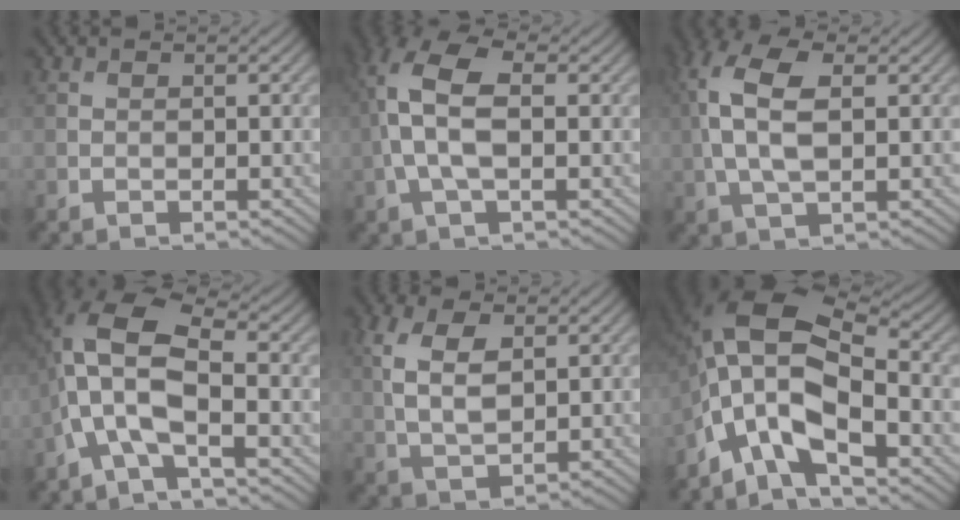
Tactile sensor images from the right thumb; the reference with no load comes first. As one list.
[{"total": 8.9, "force": [0.3, 4.2, 7.8], "torque": [-0.182, 0.022, -0.003]}, {"total": 9.5, "force": [1.3, 4.7, 8.2], "torque": [-0.199, 0.016, 0.019]}, {"total": 9.3, "force": [-1.8, 3.5, 8.4], "torque": [-0.185, 0.021, -0.052]}, {"total": 6.3, "force": [1.7, 3.3, 5.2], "torque": [-0.120, 0.004, 0.034]}, {"total": 13.1, "force": [-4.3, 6.0, 10.8], "torque": [-0.210, 0.002, -0.094]}]